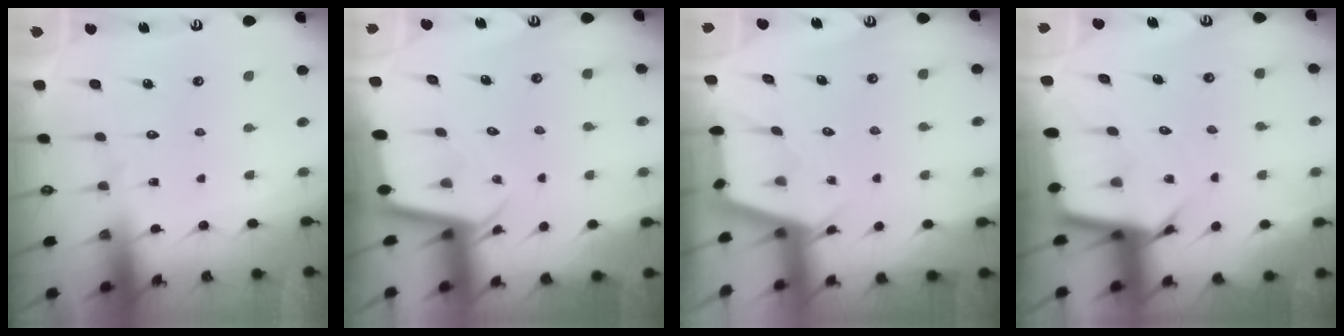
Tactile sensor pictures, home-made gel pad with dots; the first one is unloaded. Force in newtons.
{"total": 2.5, "press": 2.5, "slide": 0.1}
{"total": 2.7, "press": 2.7, "slide": 0.3}
{"total": 5.6, "press": 5.6, "slide": 0.5}